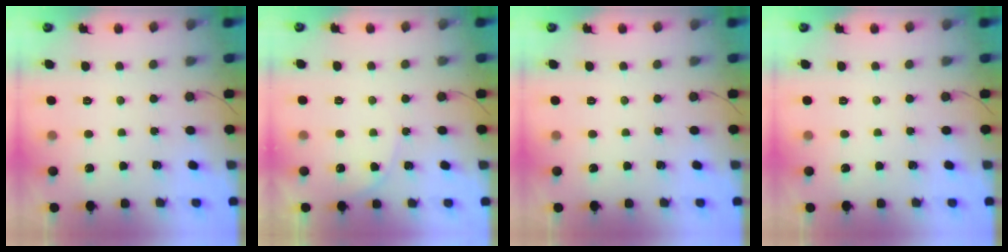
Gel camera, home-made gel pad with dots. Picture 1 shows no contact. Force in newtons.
{"total": 4.0, "press": 3.9, "slide": 0.3}
{"total": 0.0}
{"total": 0.0}